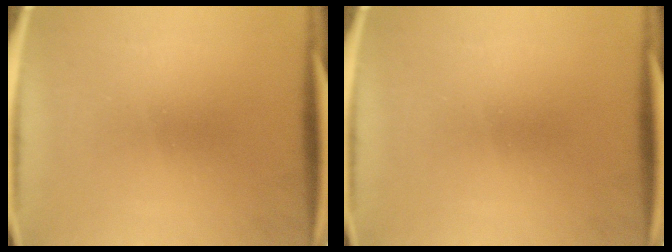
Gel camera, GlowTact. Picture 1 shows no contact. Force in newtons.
{"total": 0.0}